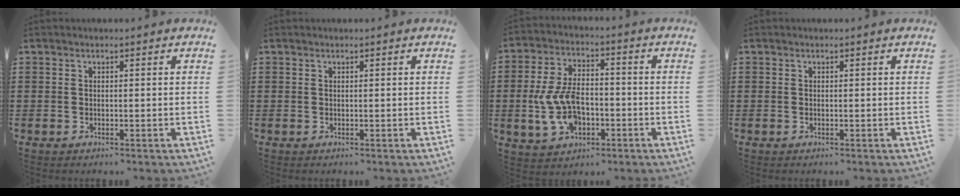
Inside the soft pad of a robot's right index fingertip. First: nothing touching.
{"total": 0.0}
{"total": 9.7, "force": [-2.0, 5.3, 7.9], "torque": [-0.191, -0.002, -0.041]}
{"total": 0.0}